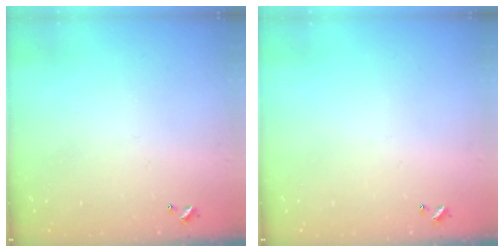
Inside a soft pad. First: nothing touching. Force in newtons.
{"total": 0.0}